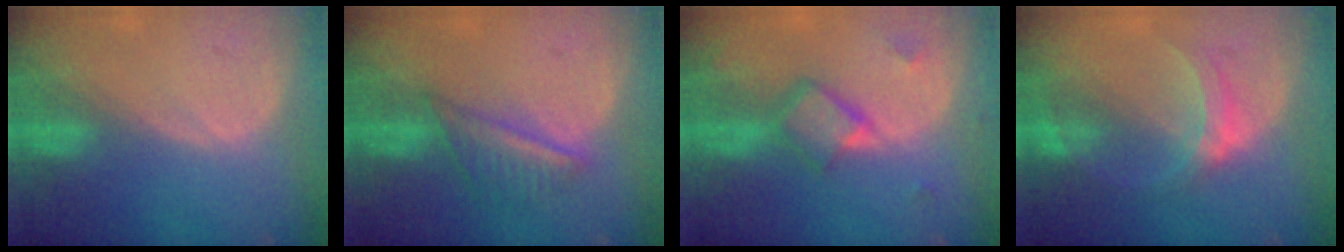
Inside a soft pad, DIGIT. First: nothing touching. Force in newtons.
{"total": 5.3, "press": 5.2, "slide": 1.1}
{"total": 5.8, "press": 5.0, "slide": 3.0}
{"total": 5.2, "press": 5.1, "slide": 0.9}